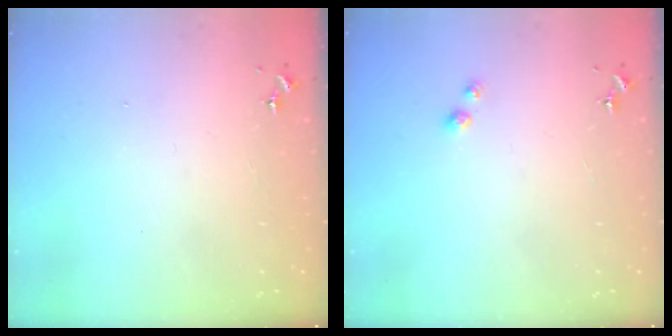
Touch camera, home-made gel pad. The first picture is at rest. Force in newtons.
{"total": 3.3, "press": 3.3, "slide": 0.3}